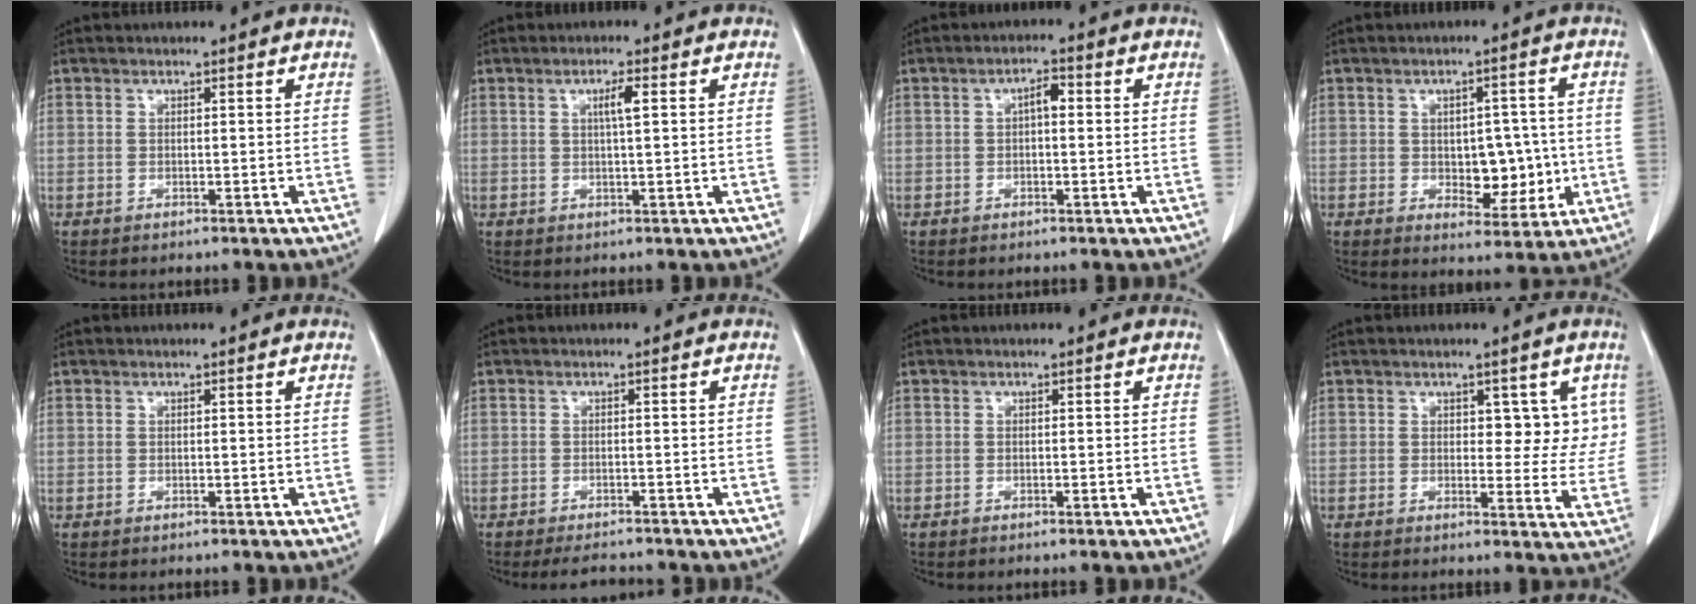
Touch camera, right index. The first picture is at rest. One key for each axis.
{"total": 2.5, "fx": 0.7, "fy": 0.0, "fz": 2.4, "tx": -0.044, "ty": 0.000, "tz": 0.011}
{"total": 2.5, "fx": 0.2, "fy": 0.9, "fz": 2.3, "tx": -0.036, "ty": 0.008, "tz": 0.001}
{"total": 6.9, "fx": -0.6, "fy": 4.1, "fz": 5.6, "tx": -0.062, "ty": 0.008, "tz": 0.001}
{"total": 0.0}
{"total": 3.7, "fx": -3.5, "fy": 0.6, "fz": 0.9, "tx": -0.014, "ty": -0.010, "tz": -0.053}
{"total": 0.5, "fx": -0.4, "fy": -0.1, "fz": 0.4, "tx": -0.010, "ty": 0.000, "tz": -0.006}
{"total": 5.6, "fx": 2.0, "fy": 3.4, "fz": 3.9, "tx": -0.022, "ty": 0.003, "tz": 0.022}